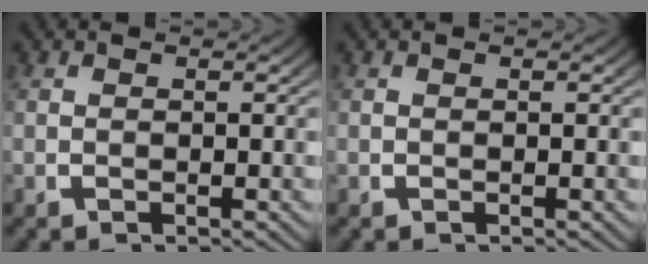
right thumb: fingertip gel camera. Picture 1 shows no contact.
{"total": 0.0}